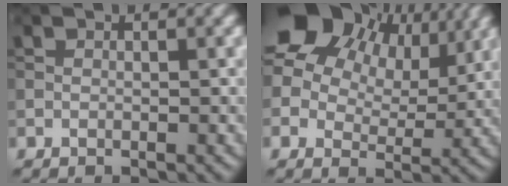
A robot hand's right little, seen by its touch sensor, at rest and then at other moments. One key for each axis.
{"total": 18.7, "fx": 9.6, "fy": 11.9, "fz": 10.7, "tx": -0.236, "ty": 0.058, "tz": 0.162}